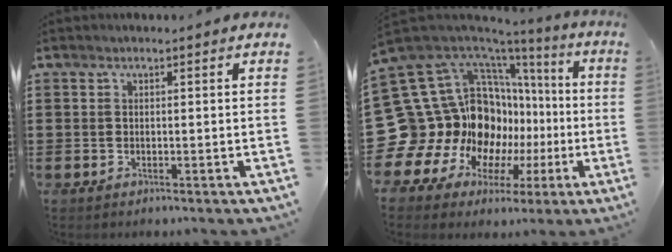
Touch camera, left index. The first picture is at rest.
{"total": 19.7, "force": [-0.8, 16.9, 10.0], "torque": [-0.275, -0.052, 0.042]}